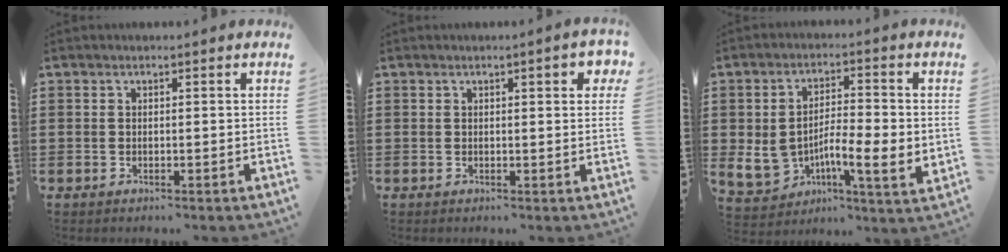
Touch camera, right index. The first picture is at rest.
{"total": 2.6, "force": [0.9, 0.6, 2.4], "torque": [-0.032, -0.001, 0.010]}
{"total": 9.3, "force": [-1.4, 4.7, 7.9], "torque": [-0.149, -0.003, -0.018]}